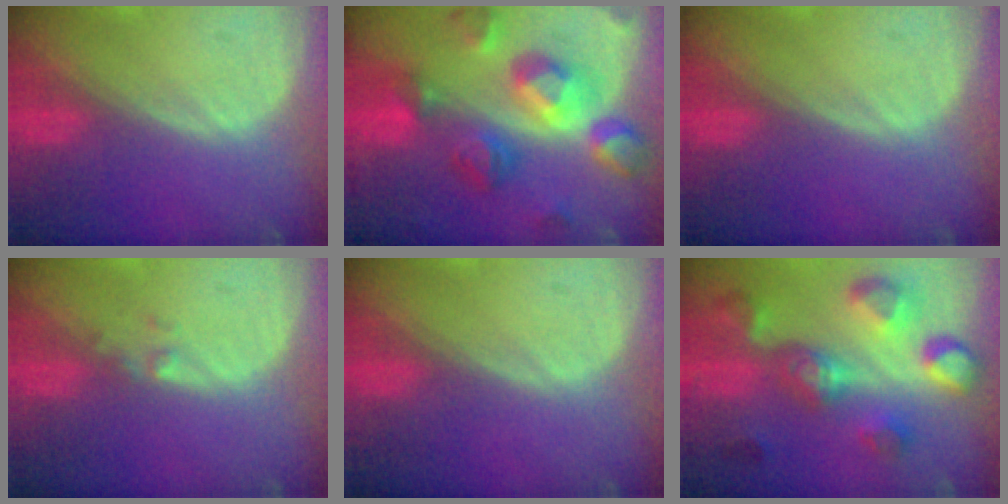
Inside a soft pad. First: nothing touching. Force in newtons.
{"total": 11.4, "press": 11.4, "slide": 0.9}
{"total": 0.0}
{"total": 1.3, "press": 1.0, "slide": 0.8}
{"total": 0.0}
{"total": 10.0, "press": 9.8, "slide": 2.1}